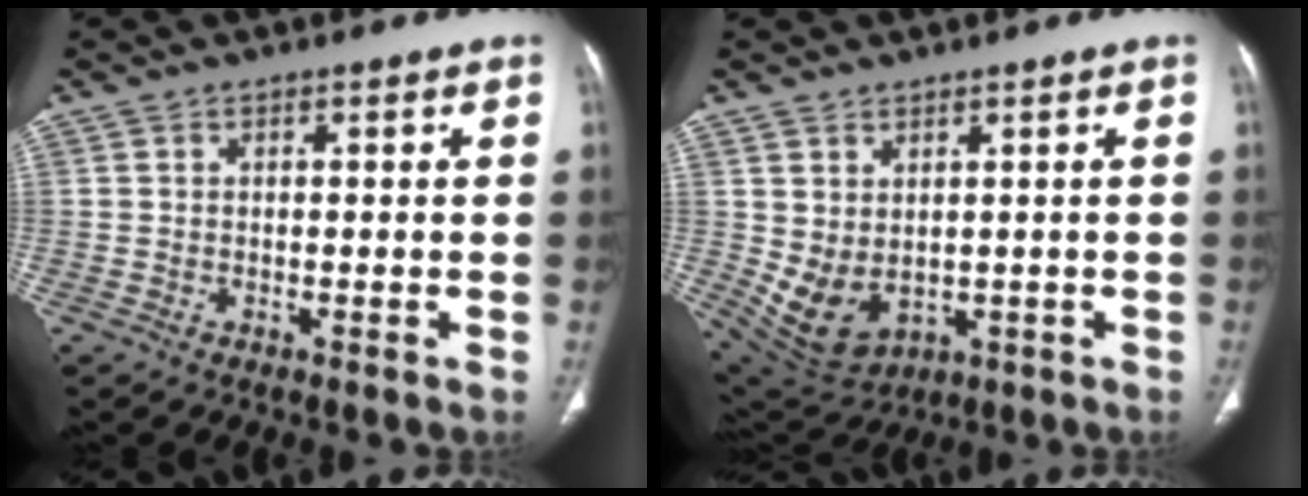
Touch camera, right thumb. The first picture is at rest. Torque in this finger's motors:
{"motor_torque": [-0.39, 0.61, -0.10, 0.17, 0.26]}